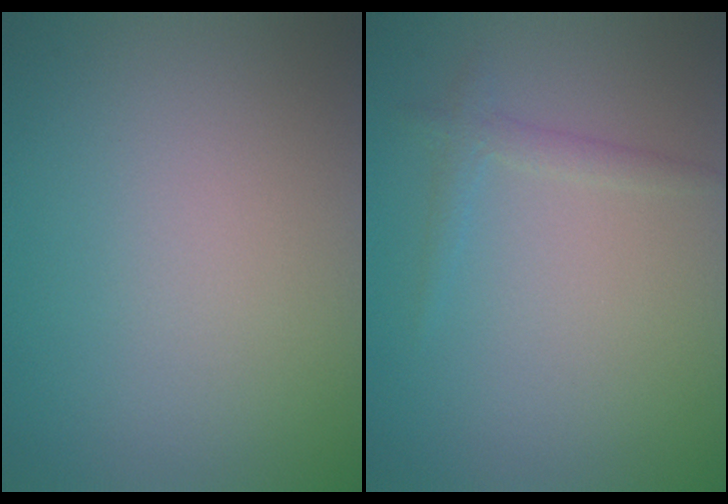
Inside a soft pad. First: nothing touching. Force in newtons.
{"total": 1.3, "press": 1.3, "slide": 0.0}